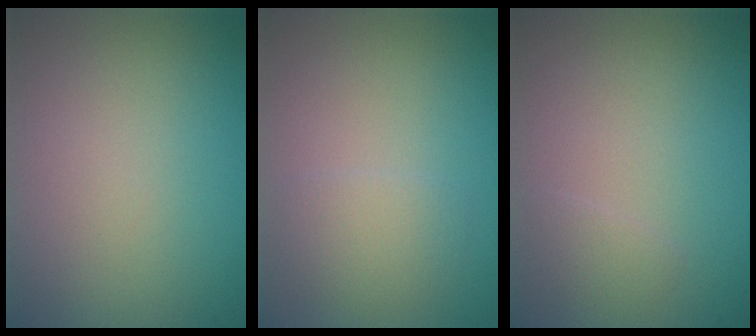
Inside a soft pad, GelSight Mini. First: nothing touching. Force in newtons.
{"total": 1.8, "press": 1.8, "slide": 0.1}
{"total": 0.9, "press": 0.9, "slide": 0.0}